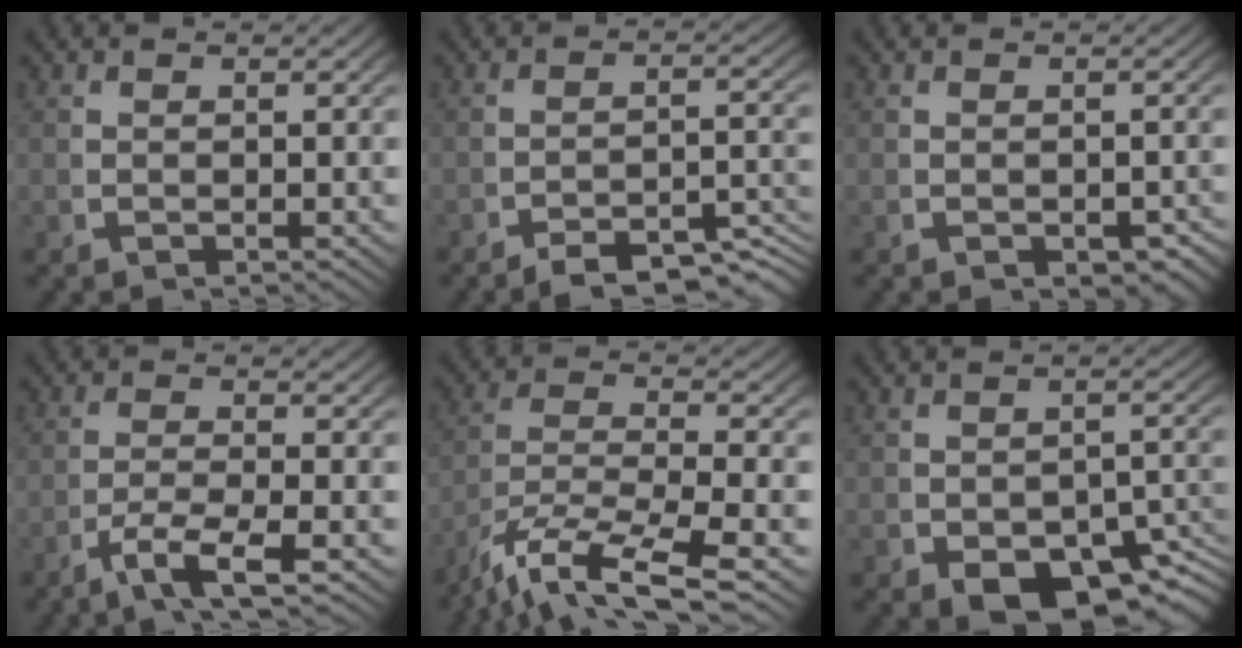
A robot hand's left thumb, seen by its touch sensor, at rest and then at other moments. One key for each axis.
{"total": 6.9, "fx": -5.4, "fy": 2.5, "fz": 3.4, "tx": -0.043, "ty": -0.017, "tz": -0.079}
{"total": 1.4, "fx": -0.7, "fy": 0.9, "fz": 0.9, "tx": -0.016, "ty": -0.011, "tz": -0.004}
{"total": 4.1, "fx": -1.9, "fy": 1.1, "fz": 3.4, "tx": -0.076, "ty": -0.007, "tz": -0.030}
{"total": 9.1, "fx": -3.1, "fy": 4.9, "fz": 6.9, "tx": -0.170, "ty": -0.044, "tz": -0.029}
{"total": 8.0, "fx": -4.2, "fy": 4.1, "fz": 5.4, "tx": -0.084, "ty": -0.036, "tz": -0.043}